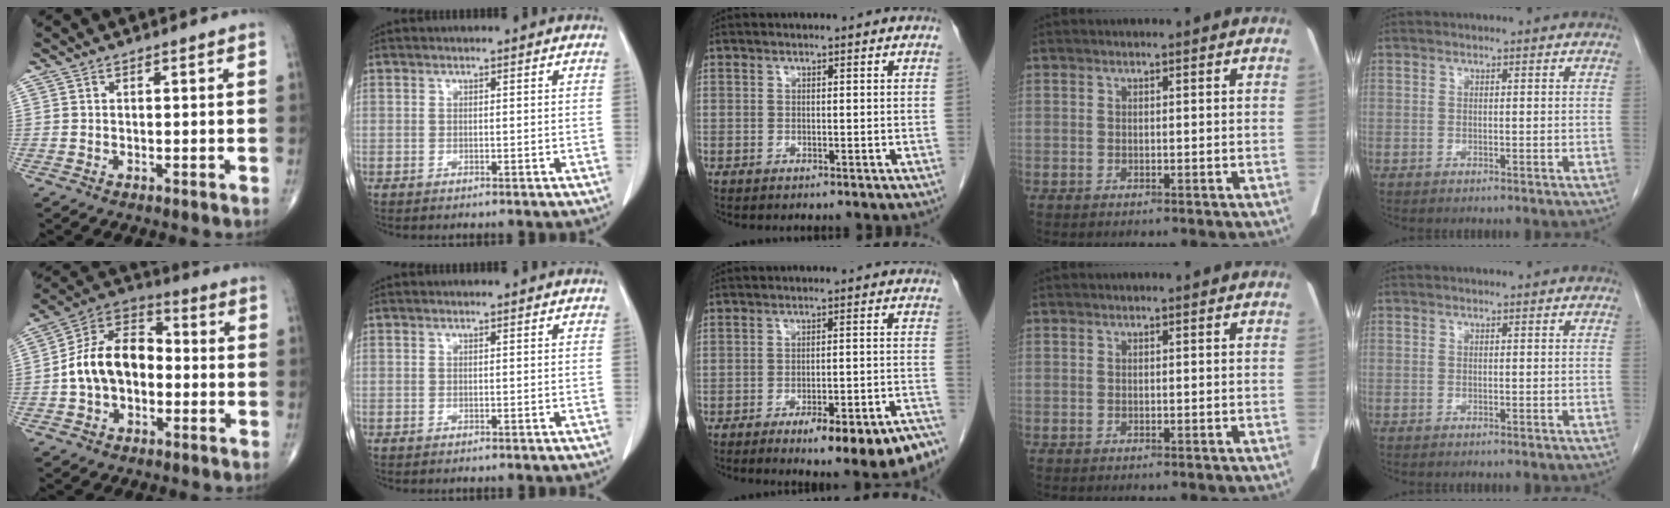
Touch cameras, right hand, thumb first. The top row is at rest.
{"thumb": {"total": 13.8, "force": [-1.4, 9.4, 10.0], "torque": [-0.162, 0.042, -0.037]}, "middle": {"total": 14.9, "force": [-10.5, 2.8, 10.2], "torque": [-0.071, 0.027, -0.141]}}